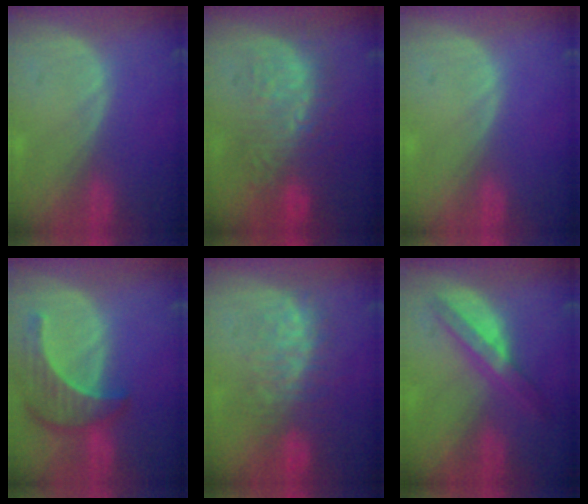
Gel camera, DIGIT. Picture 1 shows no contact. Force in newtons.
{"total": 9.3, "press": 9.0, "slide": 2.3}
{"total": 0.0}
{"total": 7.8, "press": 7.5, "slide": 2.4}
{"total": 8.1, "press": 7.5, "slide": 3.1}
{"total": 6.2, "press": 5.5, "slide": 2.8}